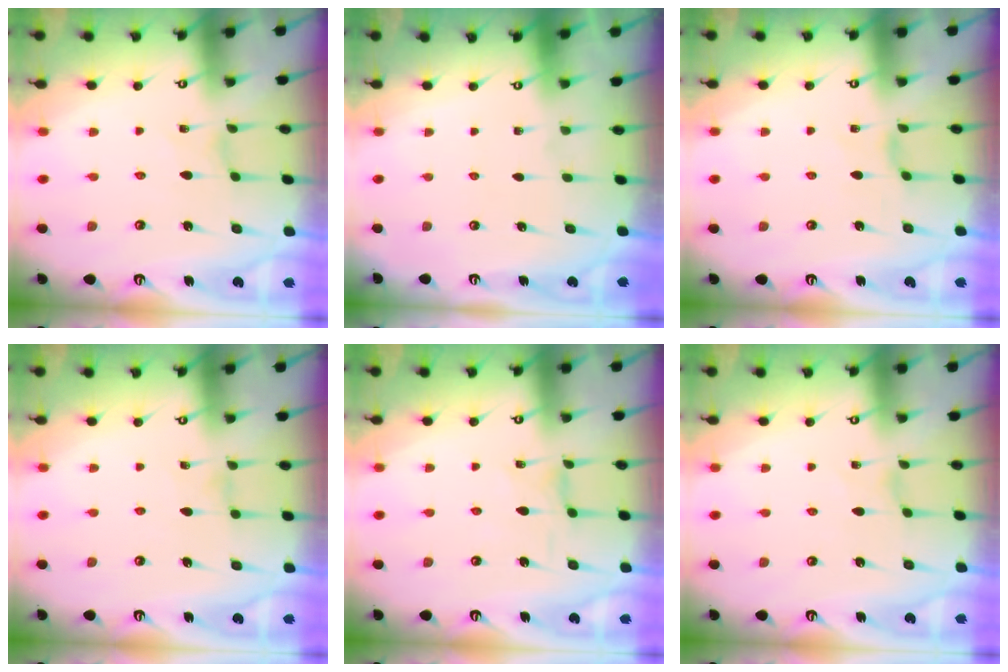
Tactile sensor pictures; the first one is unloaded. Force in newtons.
{"total": 0.0}
{"total": 1.5, "press": 1.4, "slide": 0.4}
{"total": 0.0}
{"total": 0.6, "press": 0.6, "slide": 0.2}
{"total": 0.0}